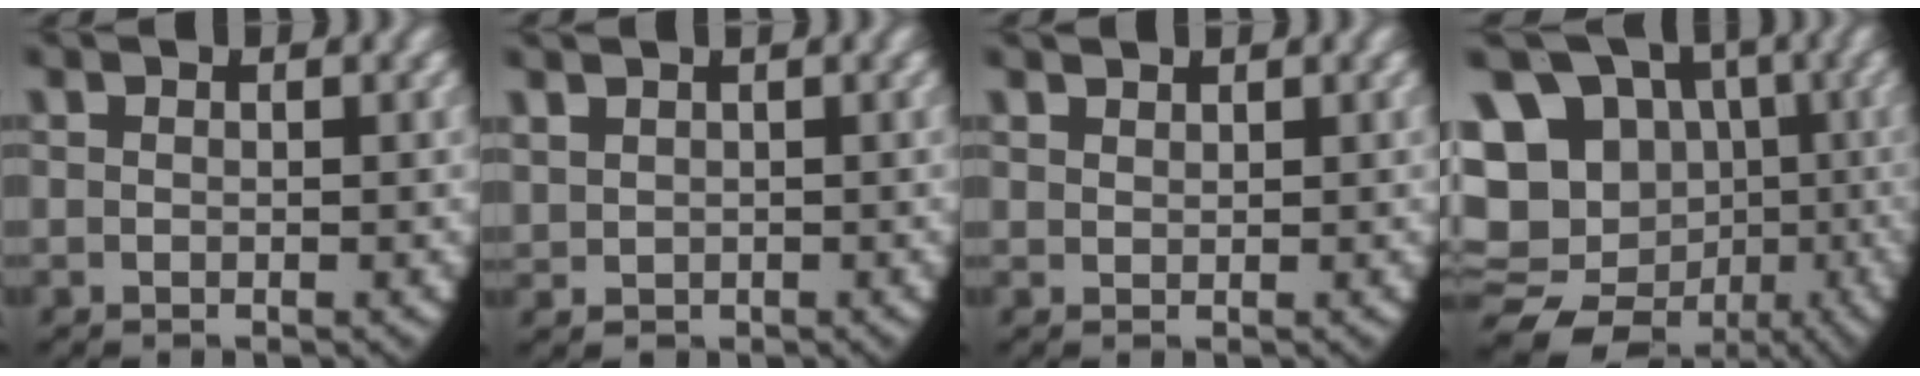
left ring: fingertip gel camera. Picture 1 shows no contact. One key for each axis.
{"total": 1.6, "fx": 0.6, "fy": 1.4, "fz": 0.5, "tx": -0.025, "ty": -0.015, "tz": 0.028}
{"total": 1.2, "fx": 1.2, "fy": -0.3, "fz": 0.0, "tx": 0.002, "ty": -0.004, "tz": 0.030}
{"total": 20.4, "fx": -3.1, "fy": 17.4, "fz": 10.2, "tx": -0.239, "ty": -0.088, "tz": -0.038}